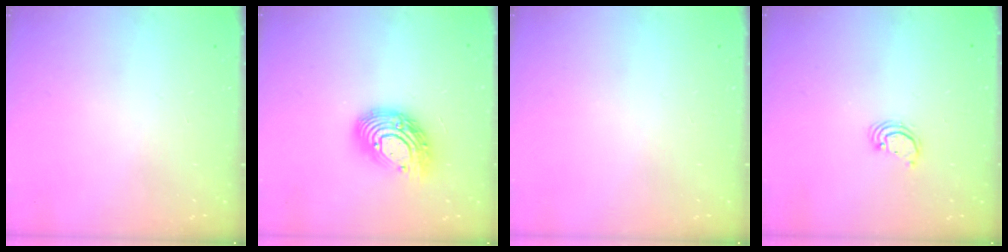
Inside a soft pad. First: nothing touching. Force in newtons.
{"total": 14.3, "press": 14.2, "slide": 1.3}
{"total": 0.0}
{"total": 2.7, "press": 2.7, "slide": 0.1}